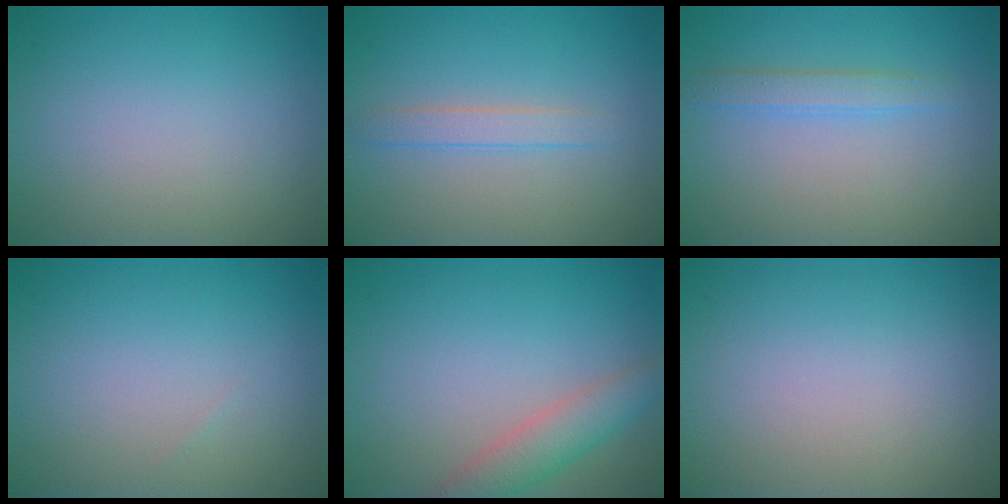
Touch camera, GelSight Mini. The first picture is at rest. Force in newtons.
{"total": 1.7, "press": 1.7, "slide": 0.1}
{"total": 1.8, "press": 1.8, "slide": 0.1}
{"total": 0.0}
{"total": 3.5, "press": 3.5, "slide": 0.2}
{"total": 0.0}